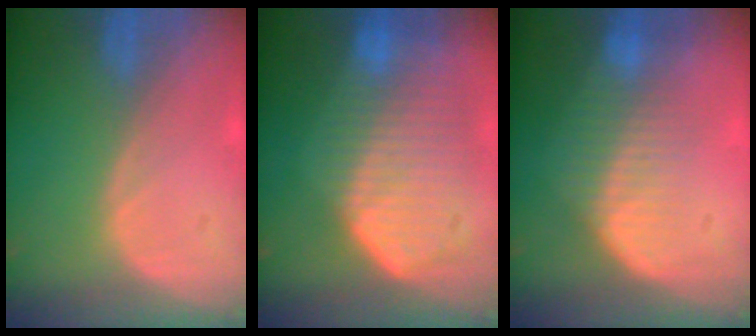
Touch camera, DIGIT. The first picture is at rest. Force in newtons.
{"total": 10.8, "press": 9.5, "slide": 5.1}
{"total": 7.2, "press": 6.6, "slide": 2.8}